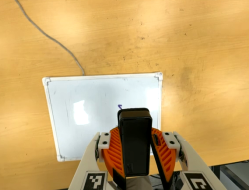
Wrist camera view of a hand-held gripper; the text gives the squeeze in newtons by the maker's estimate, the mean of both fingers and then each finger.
{"total": 8.6, "left": 9.1, "right": 8.1}